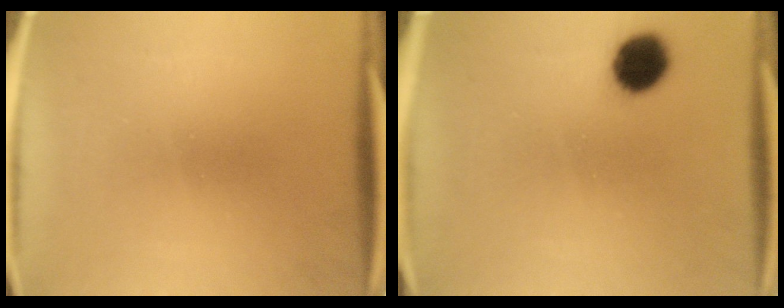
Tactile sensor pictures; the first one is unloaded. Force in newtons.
{"total": 8.1}